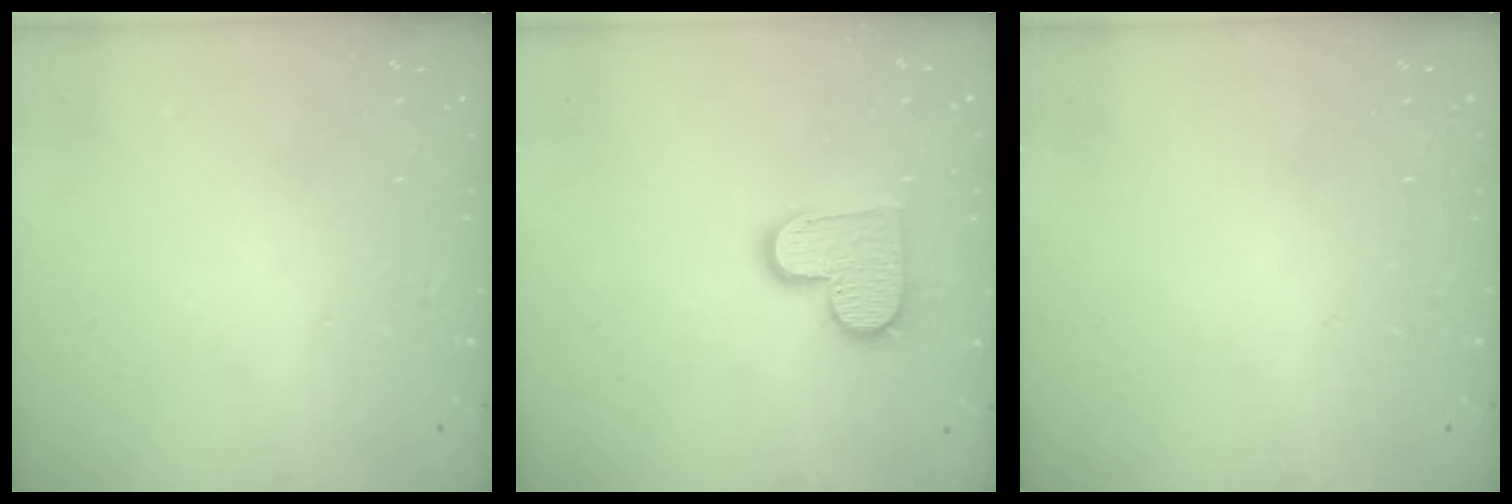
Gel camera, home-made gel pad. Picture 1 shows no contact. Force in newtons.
{"total": 12.0, "press": 12.0, "slide": 0.6}
{"total": 0.0}